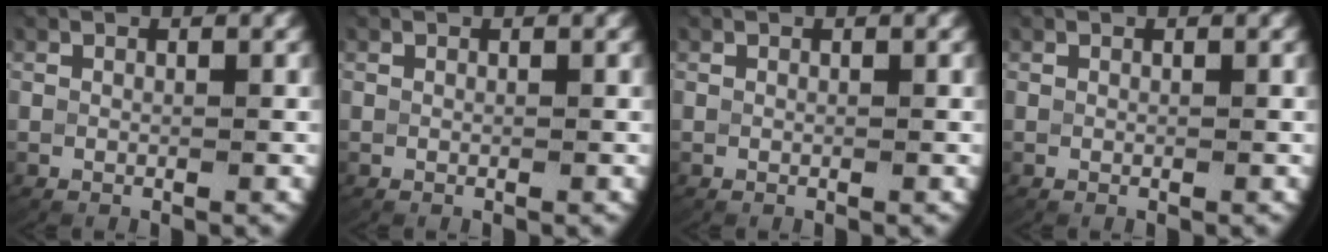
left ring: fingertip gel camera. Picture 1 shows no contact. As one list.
[{"total": 0.0}, {"total": 0.7, "force": [0.0, -0.6, -0.3], "torque": [0.001, -0.009, 0.009]}, {"total": 0.0}]